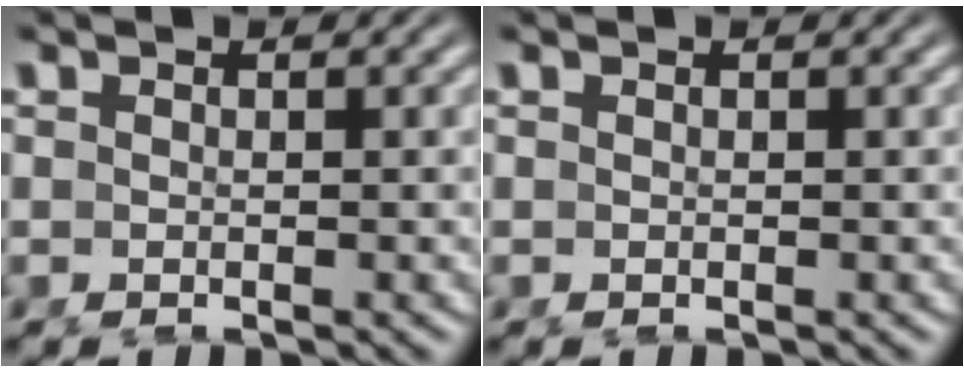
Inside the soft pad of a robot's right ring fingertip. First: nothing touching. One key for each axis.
{"total": 0.0}